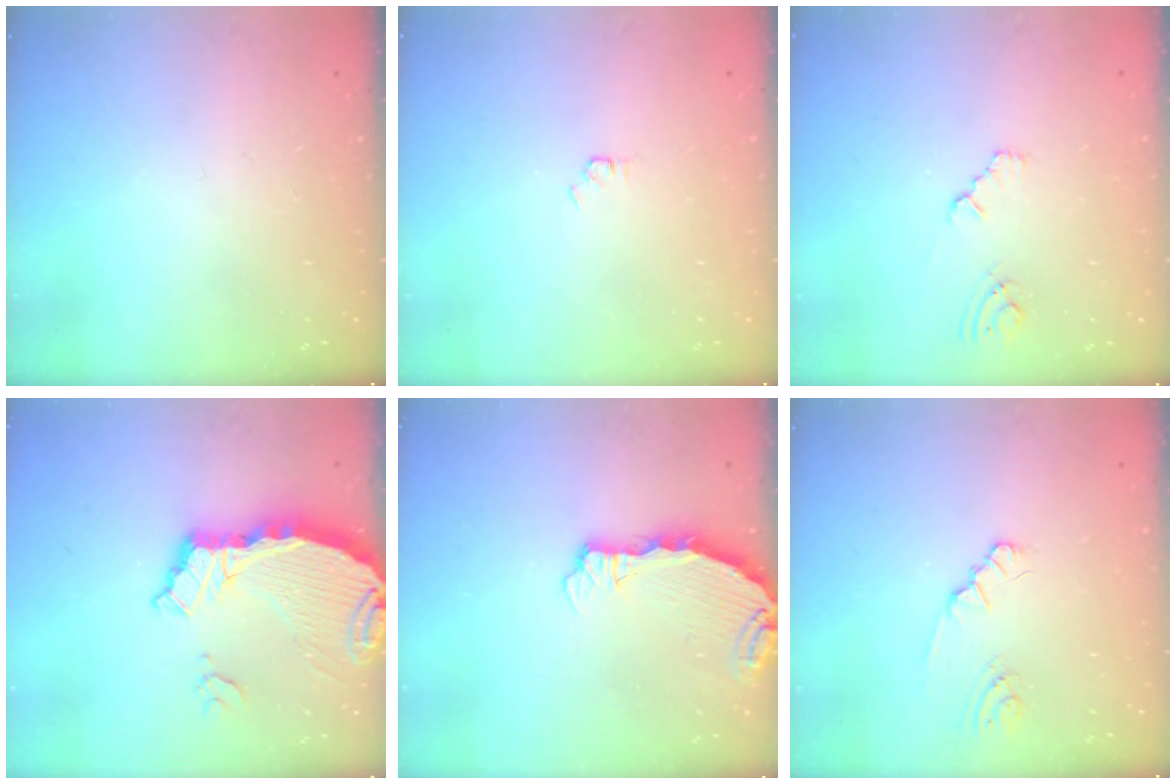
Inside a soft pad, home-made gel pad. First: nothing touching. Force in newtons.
{"total": 1.5, "press": 1.4, "slide": 0.3}
{"total": 2.1, "press": 2.1, "slide": 0.4}
{"total": 7.5, "press": 7.5, "slide": 0.7}
{"total": 4.9, "press": 4.5, "slide": 1.7}
{"total": 1.8, "press": 1.8, "slide": 0.2}